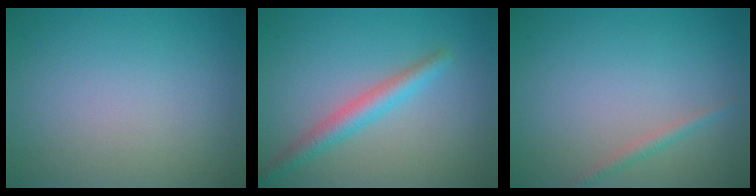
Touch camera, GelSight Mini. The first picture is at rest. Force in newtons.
{"total": 2.9, "press": 2.9, "slide": 0.1}
{"total": 1.1, "press": 1.1, "slide": 0.0}